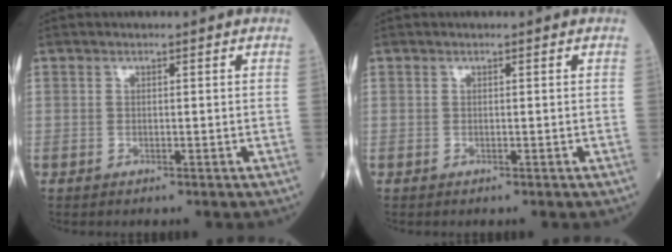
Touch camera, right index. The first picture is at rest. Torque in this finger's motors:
{"motor_torque": [0.00, 0.00, 0.00, 0.00]}